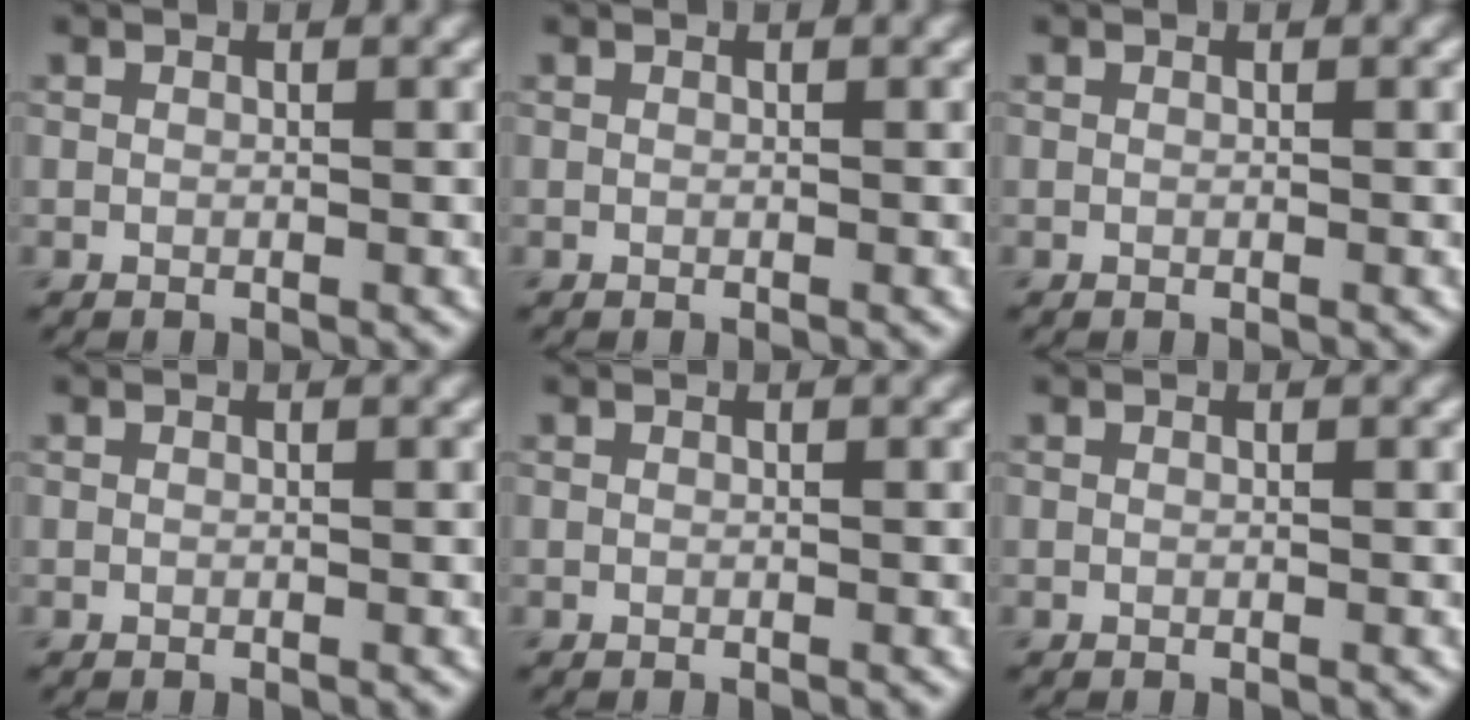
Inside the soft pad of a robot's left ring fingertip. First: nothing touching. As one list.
[{"total": 0.0}, {"total": 0.0}, {"total": 0.0}, {"total": 0.0}, {"total": 0.0}]